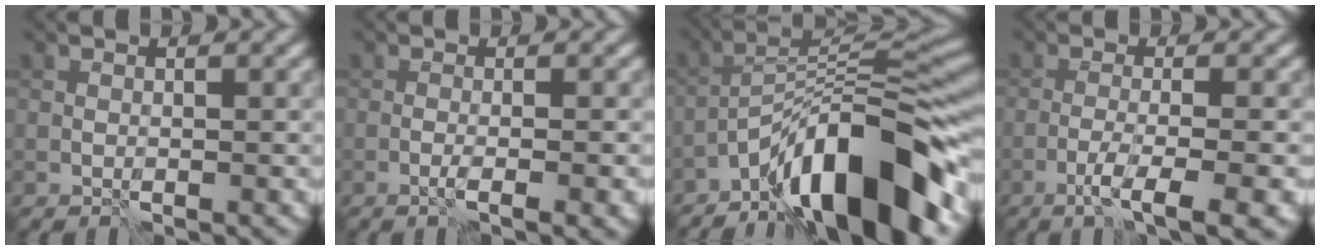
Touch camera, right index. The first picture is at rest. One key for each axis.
{"total": 2.7, "fx": -1.0, "fy": 0.6, "fz": 2.5, "tx": -0.033, "ty": 0.005, "tz": -0.023}
{"total": 11.8, "fx": -7.5, "fy": 3.1, "fz": 8.6, "tx": -0.118, "ty": 0.023, "tz": -0.138}
{"total": 5.6, "fx": -3.0, "fy": 1.2, "fz": 4.6, "tx": -0.072, "ty": 0.003, "tz": -0.053}